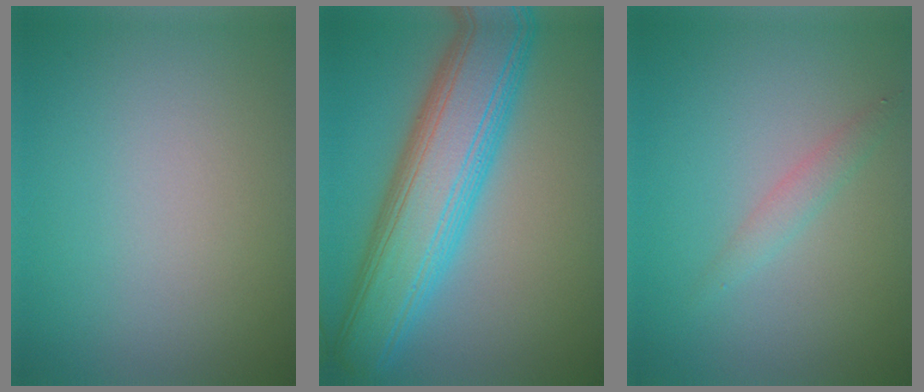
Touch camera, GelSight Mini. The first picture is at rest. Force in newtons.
{"total": 10.1, "press": 10.1, "slide": 0.4}
{"total": 1.4, "press": 1.4, "slide": 0.0}